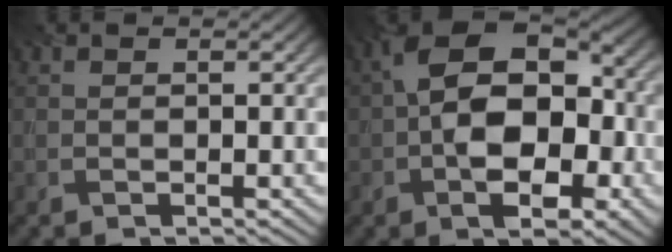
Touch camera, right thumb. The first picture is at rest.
{"total": 13.3, "force": [-1.3, 8.2, 10.4], "torque": [-0.175, 0.000, -0.028]}